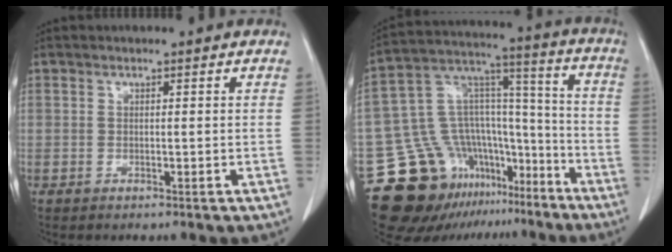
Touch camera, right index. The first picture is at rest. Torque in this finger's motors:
{"motor_torque": [-0.15, 0.05, -0.11, -0.06]}